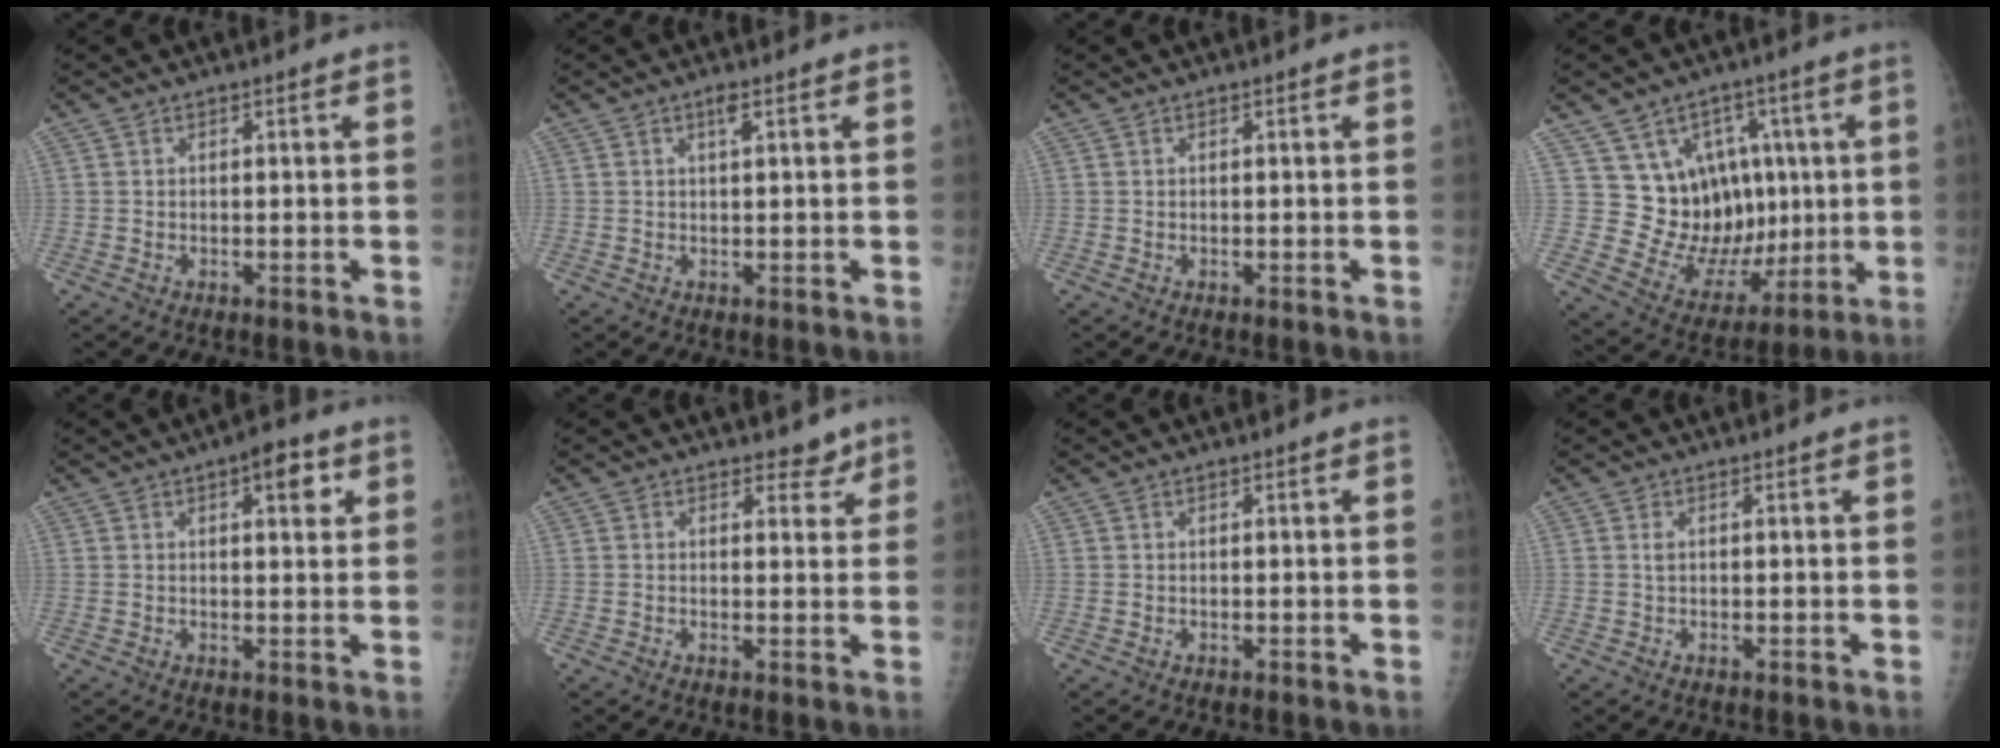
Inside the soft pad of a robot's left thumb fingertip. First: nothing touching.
{"total": 1.7, "force": [0.9, 0.3, 1.4], "torque": [-0.026, 0.000, 0.017]}
{"total": 0.0}
{"total": 16.3, "force": [3.1, 12.8, 9.6], "torque": [-0.084, -0.010, 0.081]}
{"total": 5.4, "force": [2.4, 2.2, 4.3], "torque": [-0.042, -0.005, 0.028]}
{"total": 2.8, "force": [2.2, 1.6, 0.8], "torque": [0.014, -0.012, 0.025]}
{"total": 0.0}
{"total": 0.8, "force": [0.2, 0.3, 0.7], "torque": [-0.015, -0.001, 0.004]}